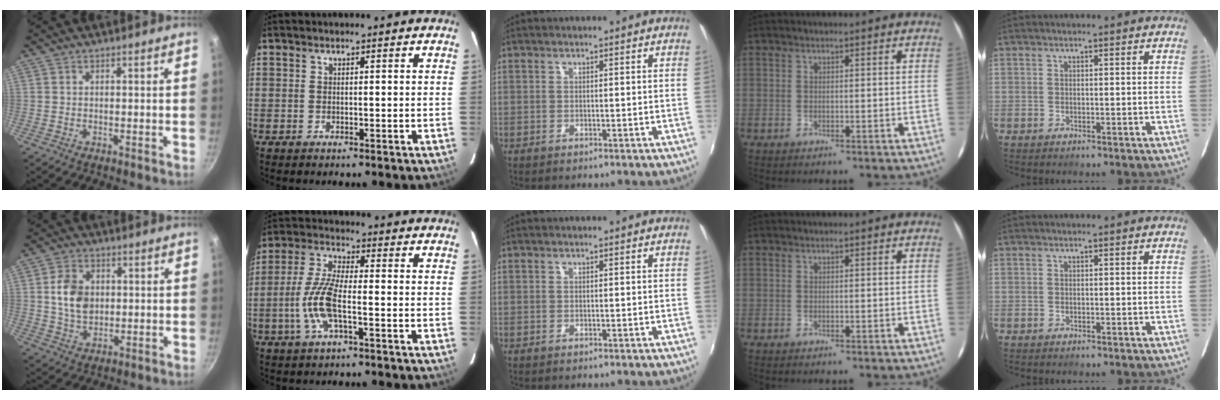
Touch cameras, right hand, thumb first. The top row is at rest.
{"thumb": {"total": 8.1, "force": [1.0, 6.0, 5.3], "torque": [-0.079, 0.001, 0.019]}, "index": {"total": 9.2, "force": [-2.8, 2.2, 8.5], "torque": [-0.186, 0.000, -0.058]}}